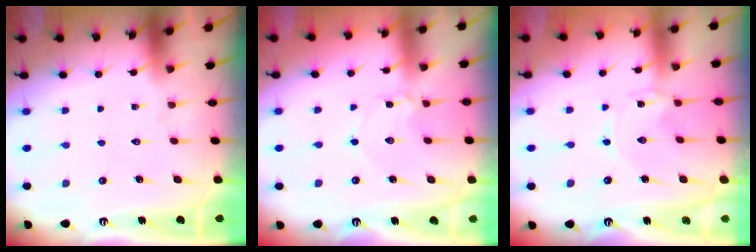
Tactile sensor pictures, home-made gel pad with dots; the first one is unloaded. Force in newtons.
{"total": 2.0, "press": 2.0, "slide": 0.2}
{"total": 0.0}